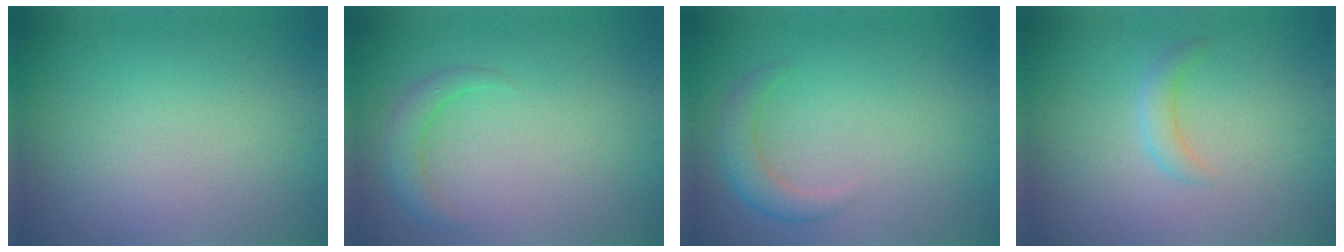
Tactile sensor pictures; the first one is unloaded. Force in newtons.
{"total": 1.9, "press": 1.9, "slide": 0.0}
{"total": 2.4, "press": 2.4, "slide": 0.1}
{"total": 1.6, "press": 1.6, "slide": 0.1}